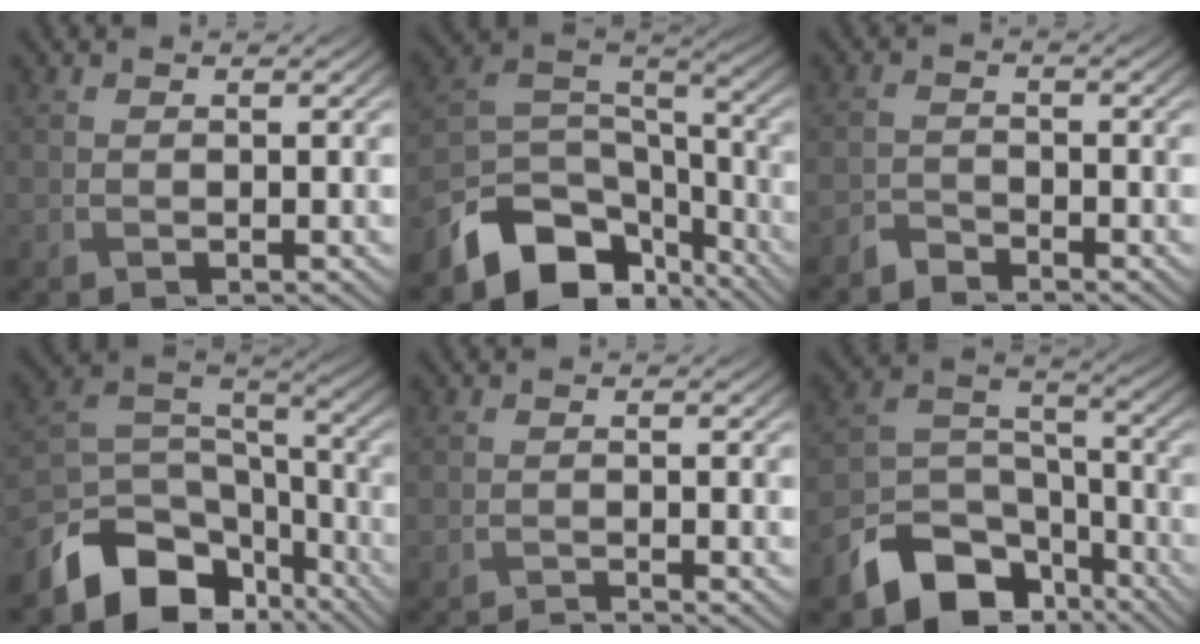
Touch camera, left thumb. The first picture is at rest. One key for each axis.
{"total": 12.3, "fx": -8.1, "fy": 7.1, "fz": 6.0, "tx": -0.127, "ty": -0.020, "tz": -0.144}
{"total": 2.4, "fx": -2.3, "fy": 0.6, "fz": 0.4, "tx": -0.010, "ty": -0.001, "tz": -0.054}
{"total": 12.2, "fx": -7.6, "fy": 7.5, "fz": 5.8, "tx": -0.135, "ty": -0.025, "tz": -0.129}
{"total": 2.2, "fx": -2.0, "fy": 0.0, "fz": 0.8, "tx": -0.007, "ty": 0.001, "tz": -0.044}
{"total": 11.6, "fx": -7.7, "fy": 6.8, "fz": 5.2, "tx": -0.099, "ty": -0.018, "tz": -0.147}